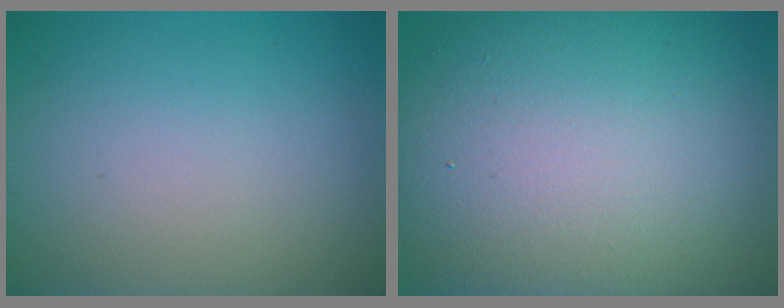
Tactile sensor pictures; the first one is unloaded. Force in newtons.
{"total": 17.0, "press": 17.0, "slide": 1.0}